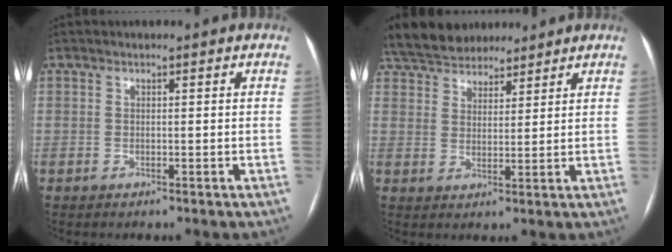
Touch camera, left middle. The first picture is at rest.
{"total": 11.3, "force": [9.9, 4.3, 3.5], "torque": [-0.067, 0.036, 0.168]}